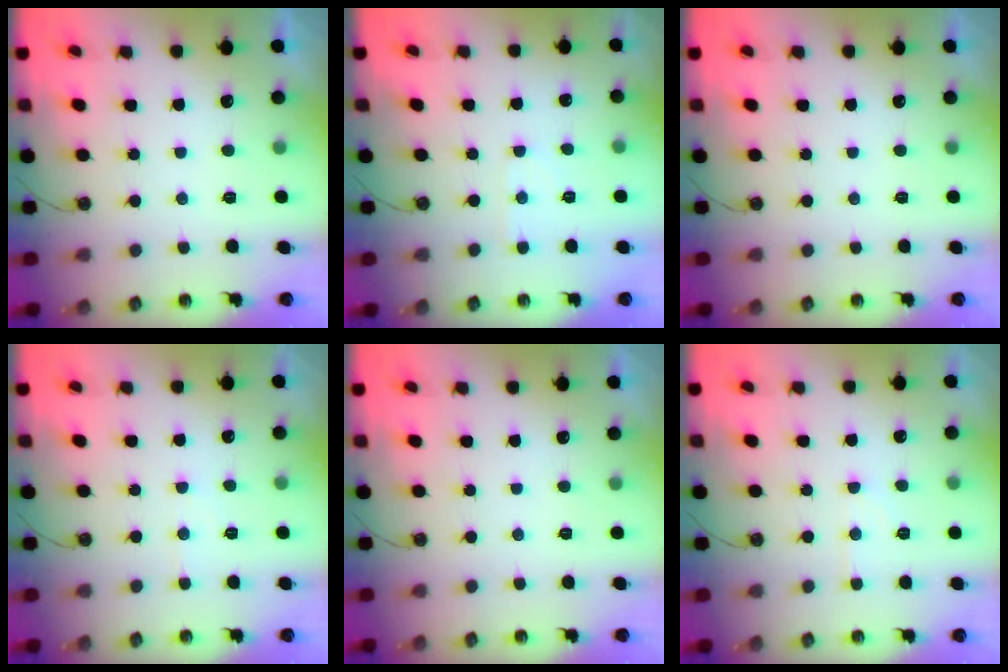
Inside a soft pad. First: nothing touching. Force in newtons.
{"total": 2.5, "press": 2.5, "slide": 0.4}
{"total": 0.0}
{"total": 4.6, "press": 4.6, "slide": 0.7}
{"total": 0.0}
{"total": 6.8, "press": 6.8, "slide": 0.7}